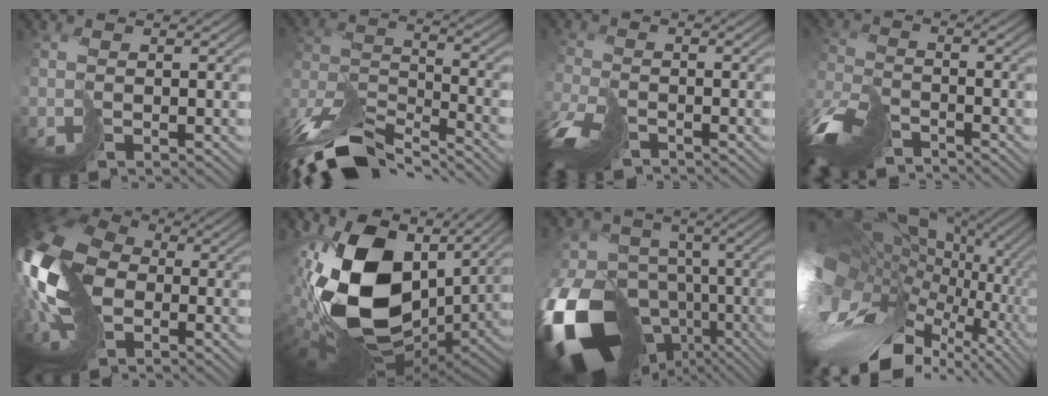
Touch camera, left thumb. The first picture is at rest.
{"total": 14.2, "force": [-11.2, 5.2, 7.0], "torque": [-0.172, -0.013, -0.198]}
{"total": 6.5, "force": [-5.1, 2.6, 3.0], "torque": [-0.073, -0.021, -0.105]}
{"total": 10.0, "force": [-8.2, 3.7, 4.4], "torque": [-0.109, -0.021, -0.167]}
{"total": 16.1, "force": [-2.3, 10.8, 11.7], "torque": [-0.311, -0.025, -0.038]}
{"total": 16.4, "force": [3.7, 11.4, 11.3], "torque": [-0.239, -0.017, 0.069]}
{"total": 21.5, "force": [-9.5, 16.0, 10.7], "torque": [-0.262, -0.063, -0.120]}
{"total": 19.5, "force": [-1.0, 14.0, 13.5], "torque": [-0.279, -0.014, 0.009]}